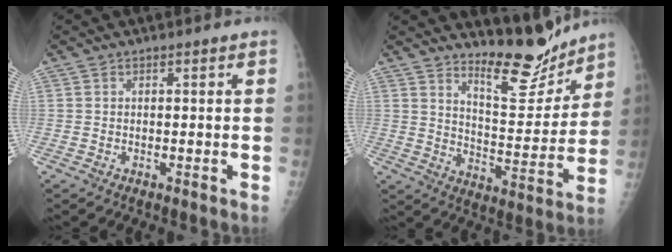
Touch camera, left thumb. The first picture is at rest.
{"total": 11.6, "force": [10.6, 2.7, 3.8], "torque": [-0.026, -0.095, 0.179]}